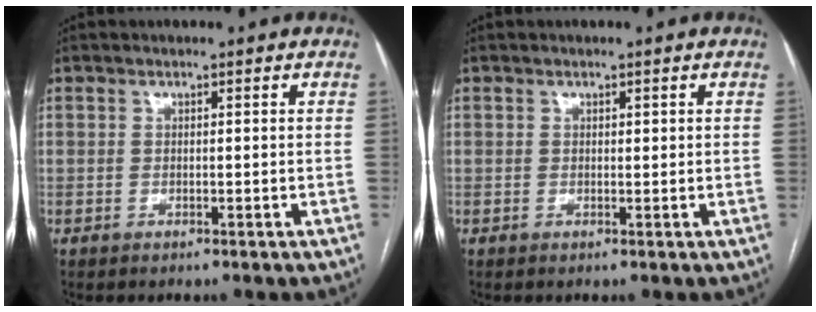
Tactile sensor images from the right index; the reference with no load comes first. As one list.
[{"total": 0.5, "force": [0.2, 0.3, 0.3], "torque": [-0.001, 0.000, 0.002]}]